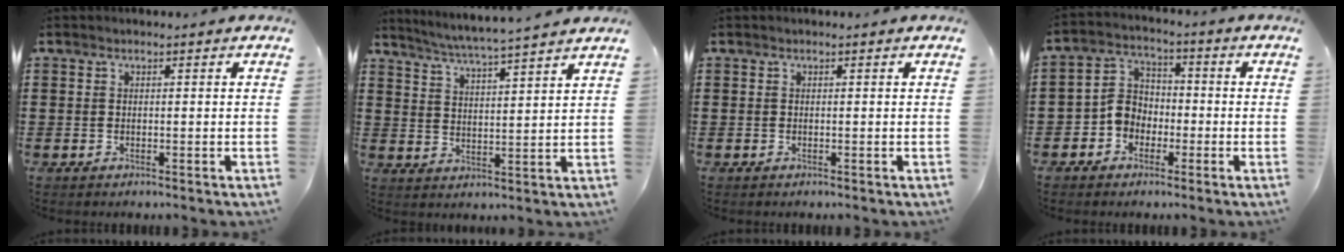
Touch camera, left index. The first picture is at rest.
{"total": 4.6, "force": [4.3, -0.9, 1.4], "torque": [-0.044, -0.029, 0.072]}
{"total": 0.0}
{"total": 5.8, "force": [-2.4, 4.8, 2.4], "torque": [-0.074, 0.012, -0.053]}